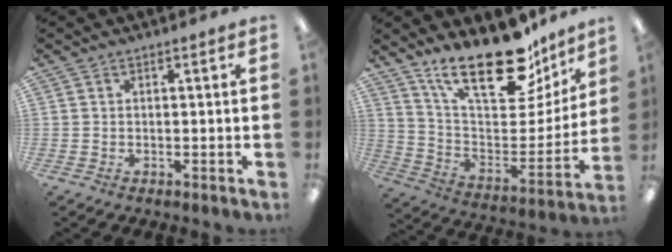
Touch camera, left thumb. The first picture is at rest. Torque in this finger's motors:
{"motor_torque": [2.45, 1.13, 1.34, -1.44, 0.15]}